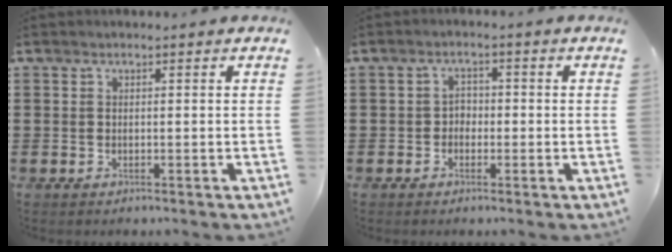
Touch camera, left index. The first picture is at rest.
{"total": 1.9, "force": [-1.0, 1.4, 0.9], "torque": [-0.022, 0.007, -0.023]}